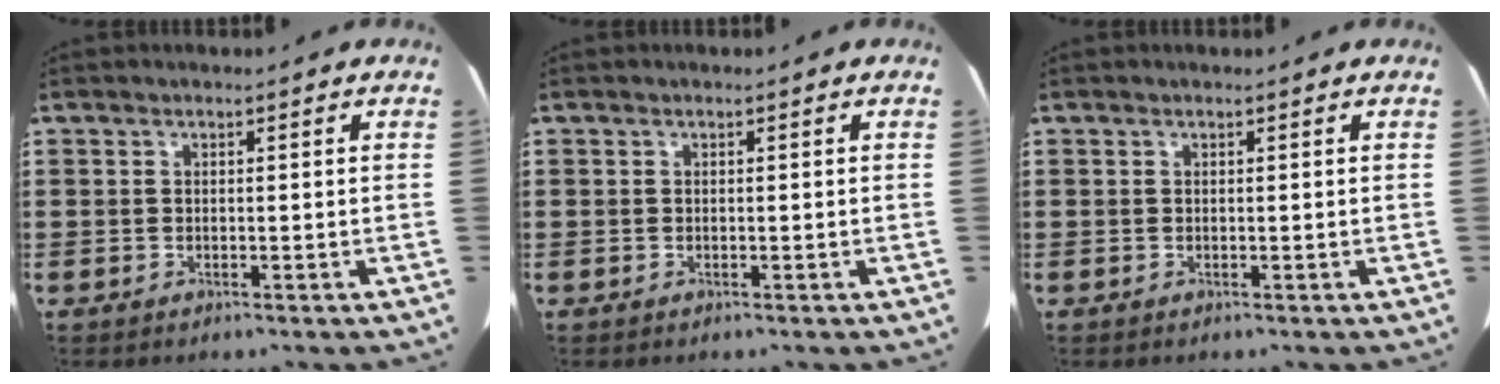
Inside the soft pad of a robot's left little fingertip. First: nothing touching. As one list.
[{"total": 0.0}, {"total": 0.0}]